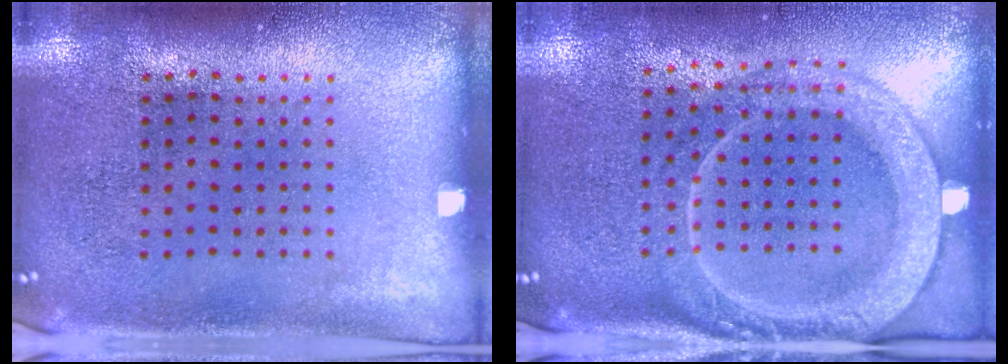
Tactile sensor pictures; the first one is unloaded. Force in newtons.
{"total": 2.3, "press": 2.2, "slide": 0.9}